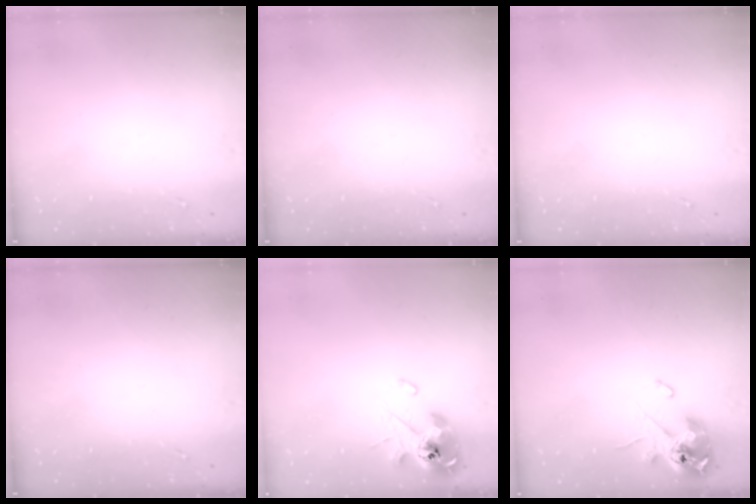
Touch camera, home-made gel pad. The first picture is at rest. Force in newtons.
{"total": 0.0}
{"total": 0.0}
{"total": 0.0}
{"total": 13.1, "press": 13.0, "slide": 1.6}
{"total": 12.4, "press": 12.2, "slide": 2.1}